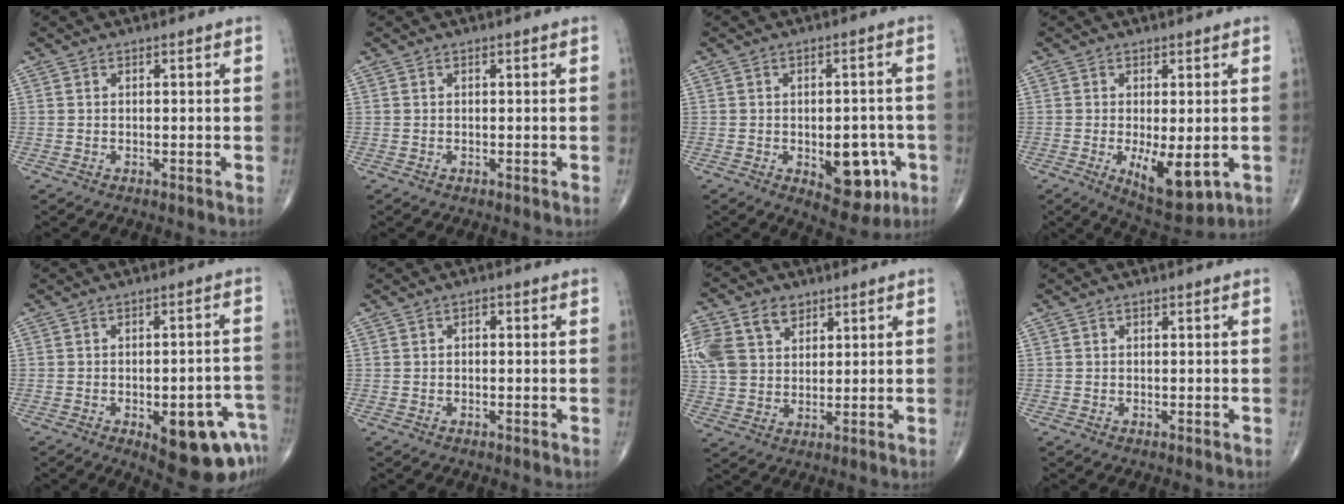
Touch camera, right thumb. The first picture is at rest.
{"total": 0.0}
{"total": 10.4, "force": [-3.2, 5.5, 8.2], "torque": [-0.072, 0.011, -0.030]}
{"total": 9.1, "force": [-2.1, 3.5, 8.1], "torque": [-0.118, -0.021, -0.022]}
{"total": 14.0, "force": [-6.4, 5.6, 11.1], "torque": [-0.089, 0.033, -0.067]}
{"total": 1.1, "force": [0.2, 0.7, 0.9], "torque": [-0.009, 0.004, -0.001]}
{"total": 17.3, "force": [7.1, 12.8, 9.2], "torque": [-0.230, 0.025, 0.144]}
{"total": 0.0}